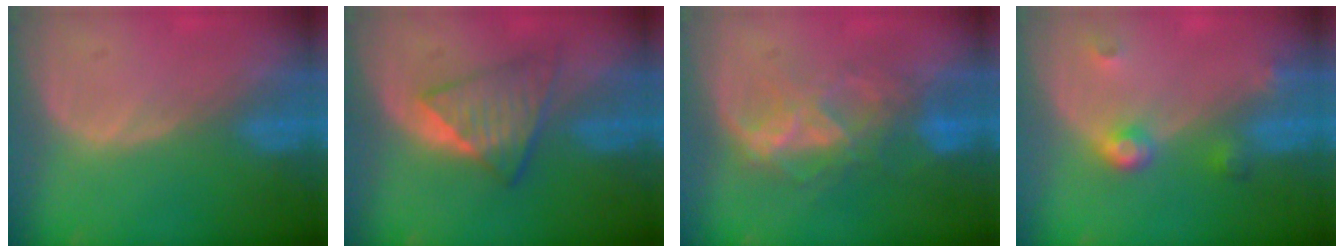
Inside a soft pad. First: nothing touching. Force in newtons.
{"total": 6.0, "press": 5.8, "slide": 1.6}
{"total": 7.5, "press": 7.0, "slide": 2.9}
{"total": 3.9, "press": 3.6, "slide": 1.4}